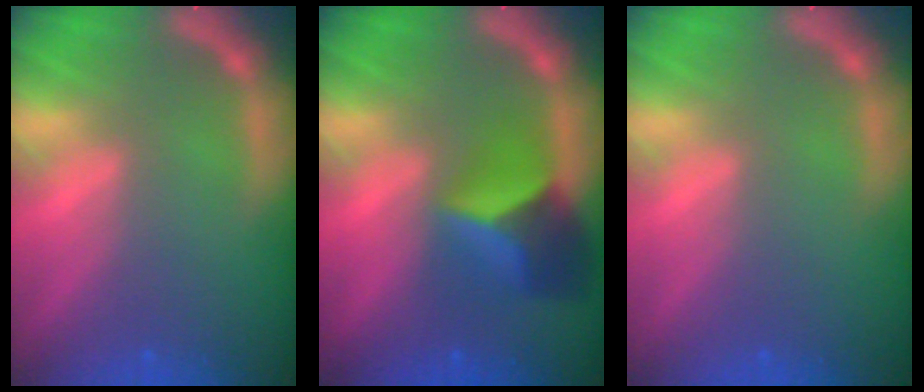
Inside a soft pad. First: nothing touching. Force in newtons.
{"total": 6.0}
{"total": 0.0}